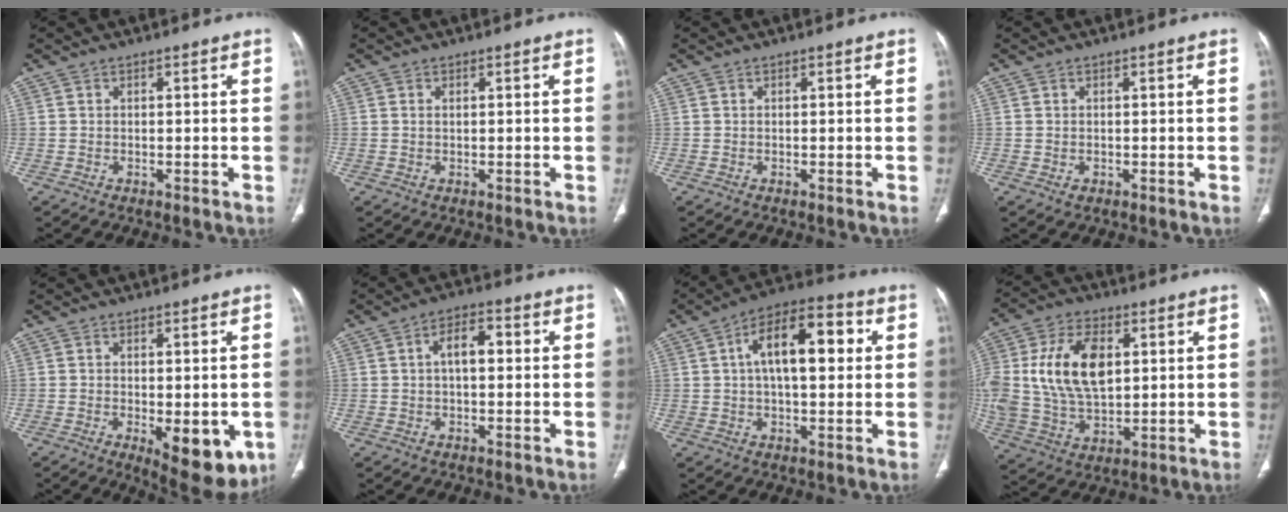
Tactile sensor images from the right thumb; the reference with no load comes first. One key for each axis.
{"total": 0.5, "fx": 0.2, "fy": 0.3, "fz": 0.4, "tx": -0.014, "ty": 0.005, "tz": 0.005}
{"total": 0.0}
{"total": 0.8, "fx": -0.1, "fy": 0.7, "fz": 0.5, "tx": -0.010, "ty": -0.001, "tz": 0.003}
{"total": 11.0, "fx": -3.4, "fy": 4.7, "fz": 9.4, "tx": -0.105, "ty": -0.015, "tz": -0.034}
{"total": 5.7, "fx": 0.8, "fy": 2.9, "fz": 4.8, "tx": -0.079, "ty": 0.018, "tz": 0.007}
{"total": 14.4, "fx": 2.9, "fy": 6.8, "fz": 12.4, "tx": -0.187, "ty": 0.026, "tz": 0.041}
{"total": 16.8, "fx": 3.3, "fy": 10.0, "fz": 13.1, "tx": -0.246, "ty": -0.002, "tz": 0.068}